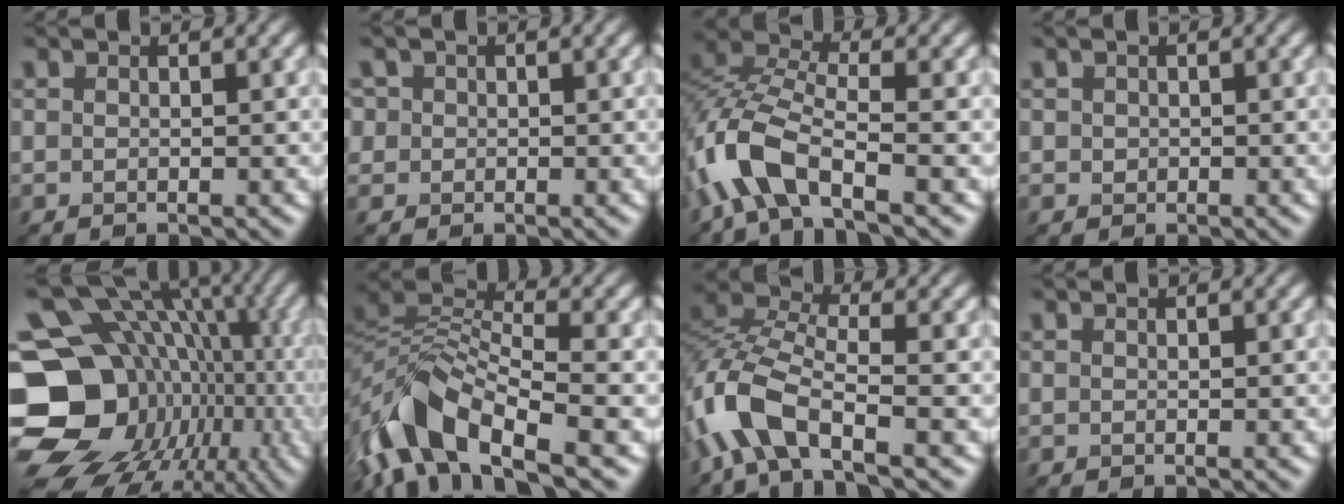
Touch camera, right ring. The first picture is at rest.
{"total": 3.2, "force": [1.4, 2.7, 1.0], "torque": [-0.032, 0.011, 0.009]}
{"total": 7.9, "force": [-3.8, 3.5, 5.9], "torque": [-0.137, 0.014, -0.090]}
{"total": 0.7, "force": [0.2, 0.7, -0.1], "torque": [0.001, 0.002, 0.003]}
{"total": 20.6, "force": [-3.8, 17.0, 11.0], "torque": [-0.187, -0.001, -0.065]}
{"total": 9.2, "force": [-5.2, 4.2, 6.4], "torque": [-0.123, 0.012, -0.111]}
{"total": 8.0, "force": [-3.9, 3.7, 5.9], "torque": [-0.134, 0.014, -0.091]}
{"total": 0.0}